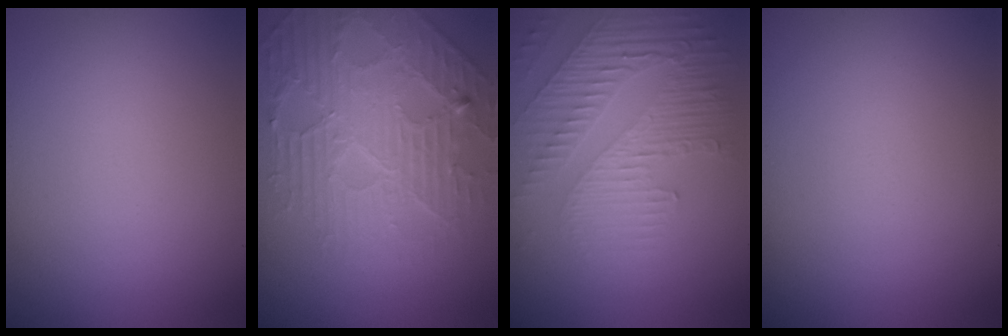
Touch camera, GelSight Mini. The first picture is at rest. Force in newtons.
{"total": 4.2, "press": 4.2, "slide": 0.3}
{"total": 5.3, "press": 3.3, "slide": 4.2}
{"total": 0.0}